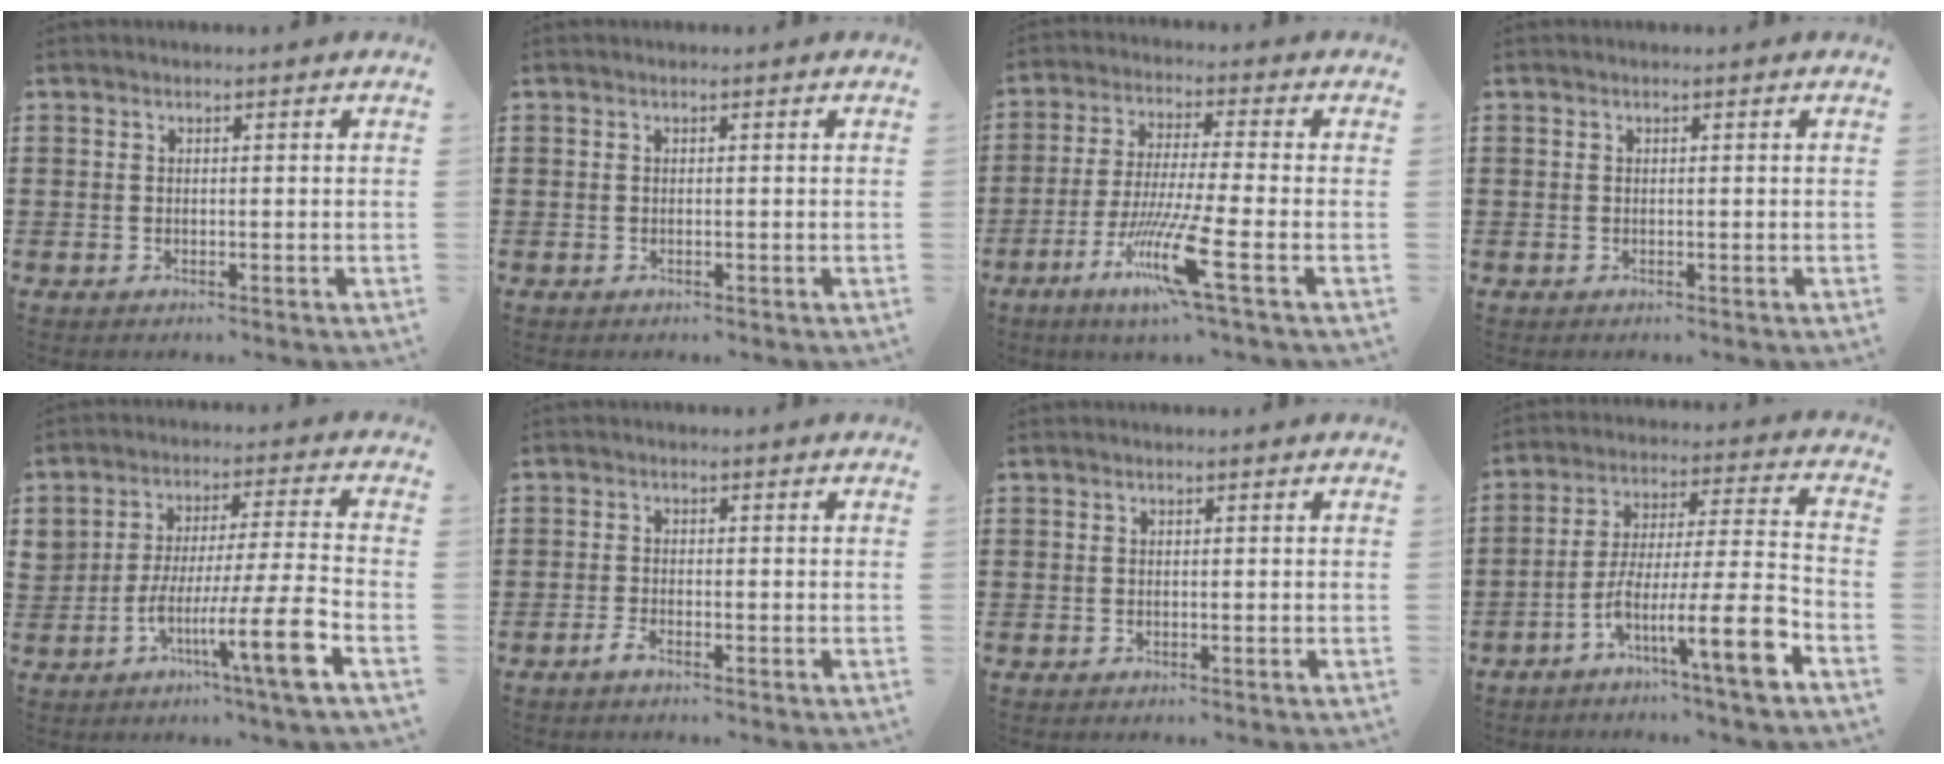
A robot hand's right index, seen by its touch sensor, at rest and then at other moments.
{"total": 0.0}
{"total": 11.7, "force": [-5.2, 0.8, 10.5], "torque": [-0.219, -0.014, -0.100]}
{"total": 0.0}
{"total": 12.0, "force": [-5.2, 0.6, 10.8], "torque": [-0.198, -0.004, -0.096]}
{"total": 1.5, "force": [-1.2, 0.2, 0.9], "torque": [-0.029, -0.006, -0.026]}
{"total": 0.0}
{"total": 13.4, "force": [-6.9, 1.7, 11.4], "torque": [-0.189, 0.000, -0.124]}